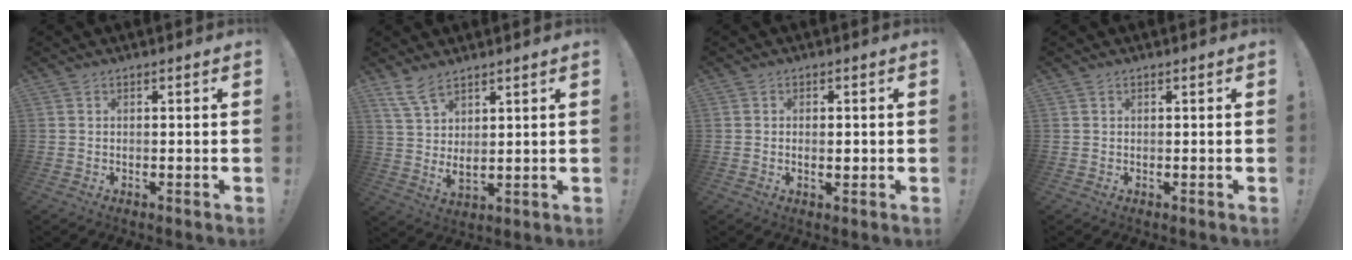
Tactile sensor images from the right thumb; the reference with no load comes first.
{"total": 7.5, "force": [5.9, 1.9, 4.3], "torque": [-0.089, -0.031, 0.112]}
{"total": 1.9, "force": [-0.4, 0.8, 1.7], "torque": [-0.016, -0.002, -0.010]}
{"total": 0.0}